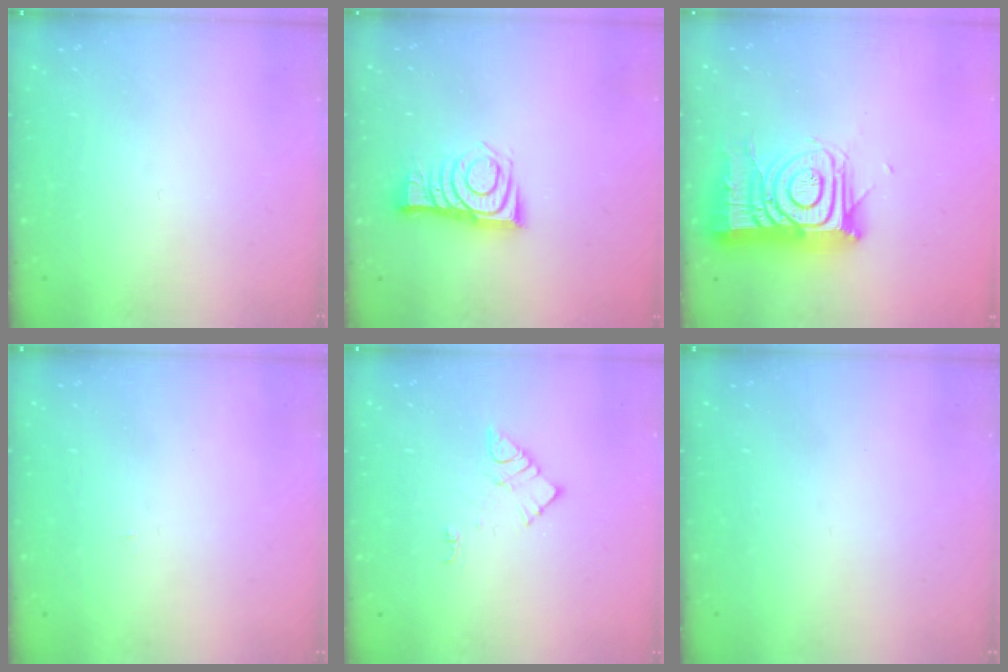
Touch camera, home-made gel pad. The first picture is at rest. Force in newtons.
{"total": 9.0, "press": 9.0, "slide": 0.2}
{"total": 16.7, "press": 16.6, "slide": 1.4}
{"total": 2.2, "press": 2.2, "slide": 0.3}
{"total": 8.3, "press": 8.2, "slide": 0.5}
{"total": 1.5, "press": 1.5, "slide": 0.1}